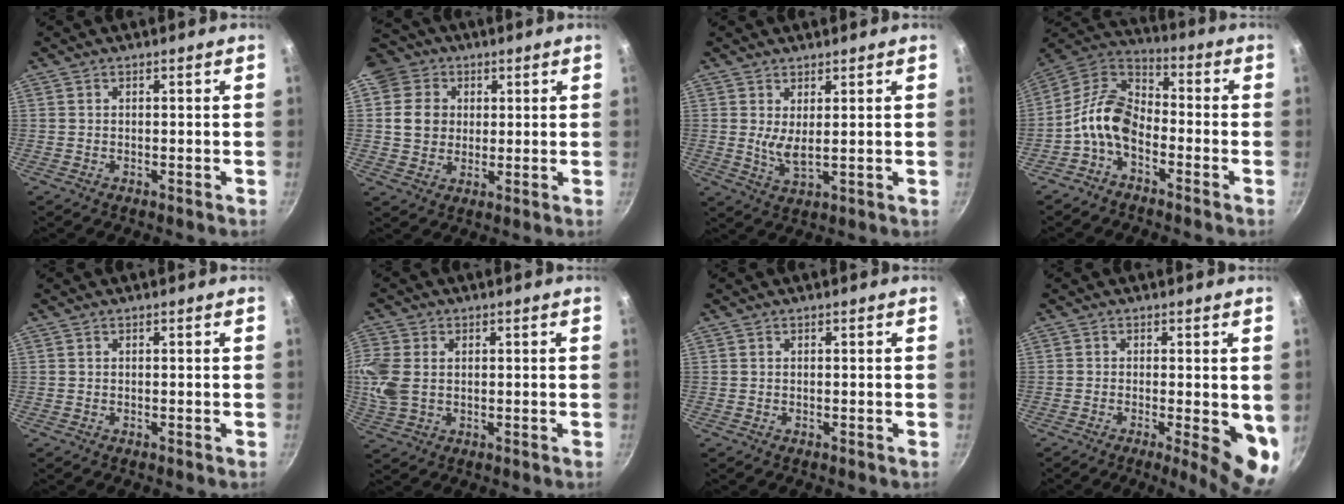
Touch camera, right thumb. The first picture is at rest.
{"total": 9.2, "force": [2.4, 8.2, 3.3], "torque": [-0.026, 0.004, 0.035]}
{"total": 4.1, "force": [1.3, 1.3, 3.7], "torque": [-0.066, -0.026, 0.027]}
{"total": 10.7, "force": [-4.2, 6.5, 7.4], "torque": [-0.133, 0.060, -0.104]}
{"total": 0.0}
{"total": 8.4, "force": [0.9, 5.9, 5.8], "torque": [-0.130, 0.003, 0.017]}
{"total": 0.0}
{"total": 9.0, "force": [-1.7, 2.5, 8.5], "torque": [-0.100, -0.009, -0.018]}